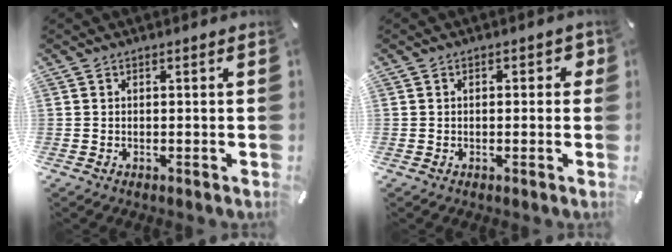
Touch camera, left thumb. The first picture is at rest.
{"total": 1.6, "force": [-0.2, 1.2, 1.1], "torque": [-0.012, 0.005, -0.007]}